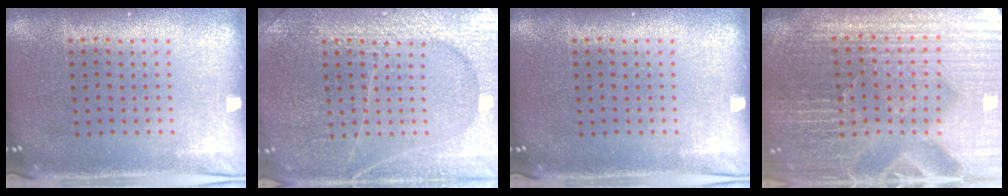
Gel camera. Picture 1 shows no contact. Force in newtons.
{"total": 6.5, "press": 6.4, "slide": 0.8}
{"total": 0.0}
{"total": 6.3, "press": 5.6, "slide": 2.8}